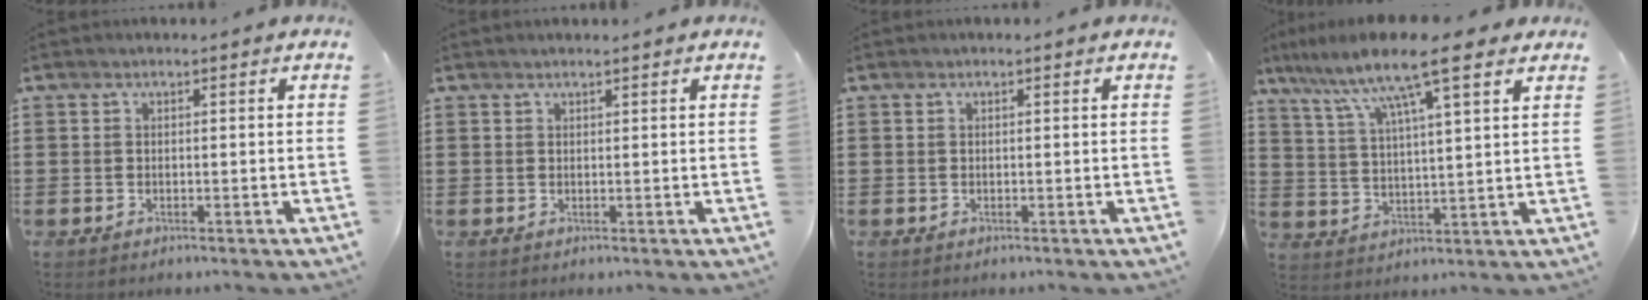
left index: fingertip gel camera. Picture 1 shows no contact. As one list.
[{"total": 0.6, "force": [0.5, 0.0, 0.3], "torque": [-0.006, -0.002, 0.011]}, {"total": 0.0}, {"total": 10.6, "force": [7.7, 1.5, 7.1], "torque": [-0.153, -0.026, 0.129]}]